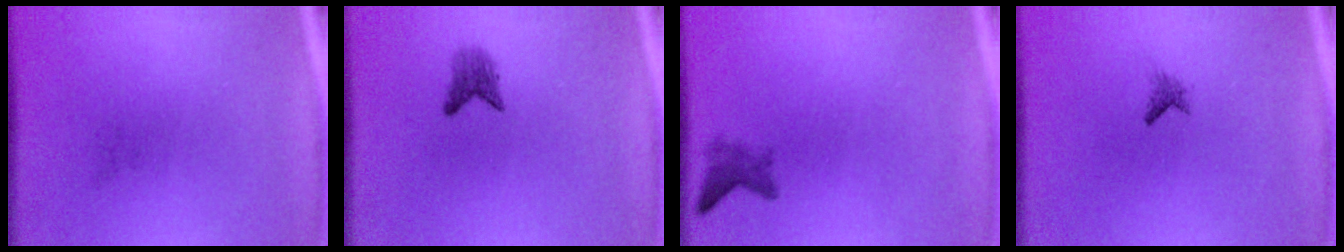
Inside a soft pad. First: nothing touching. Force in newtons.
{"total": 1.8}
{"total": 1.7}
{"total": 0.9}